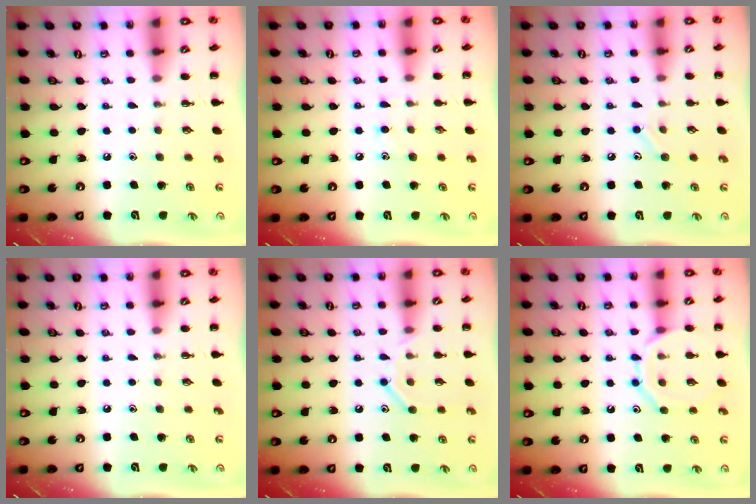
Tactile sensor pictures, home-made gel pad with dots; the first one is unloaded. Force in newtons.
{"total": 5.3, "press": 5.0, "slide": 1.7}
{"total": 8.2, "press": 8.0, "slide": 2.0}
{"total": 0.0}
{"total": 9.3, "press": 9.3, "slide": 1.2}
{"total": 11.2, "press": 11.1, "slide": 0.7}